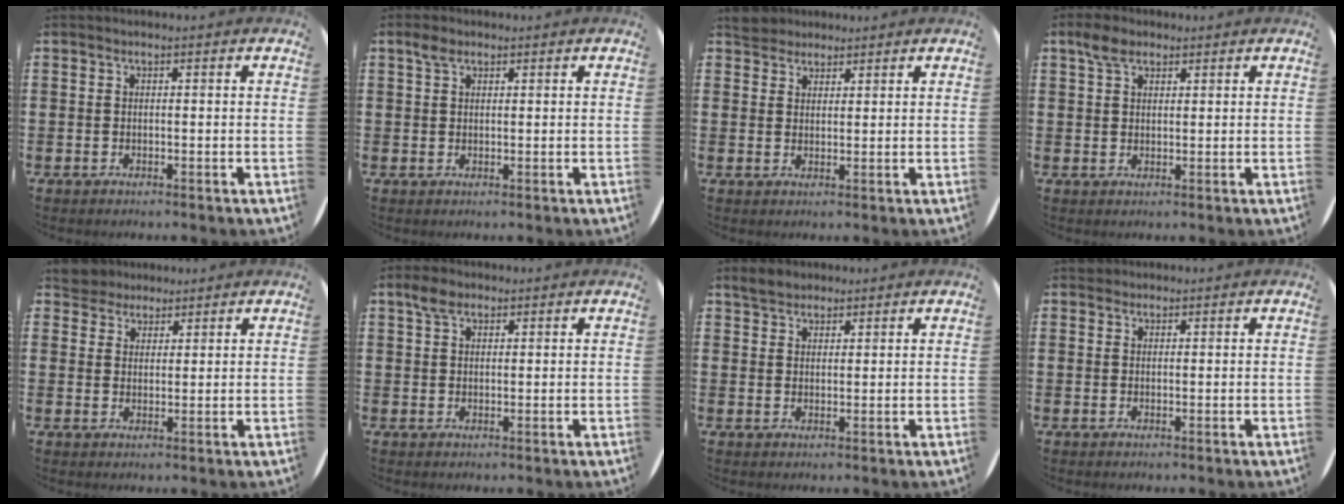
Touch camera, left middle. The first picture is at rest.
{"total": 1.8, "force": [1.2, 1.0, 0.8], "torque": [-0.011, 0.003, 0.021]}
{"total": 3.3, "force": [3.0, 1.2, 0.1], "torque": [-0.003, 0.000, 0.058]}
{"total": 3.2, "force": [2.3, 1.7, 1.4], "torque": [-0.025, 0.003, 0.042]}
{"total": 4.1, "force": [3.7, 1.6, -0.1], "torque": [-0.012, -0.001, 0.073]}
{"total": 2.8, "force": [1.9, 1.5, 1.3], "torque": [-0.022, 0.004, 0.034]}
{"total": 2.5, "force": [2.3, 1.0, 0.3], "torque": [-0.002, 0.003, 0.044]}
{"total": 0.8, "force": [0.7, 0.3, -0.1], "torque": [0.008, -0.001, 0.013]}